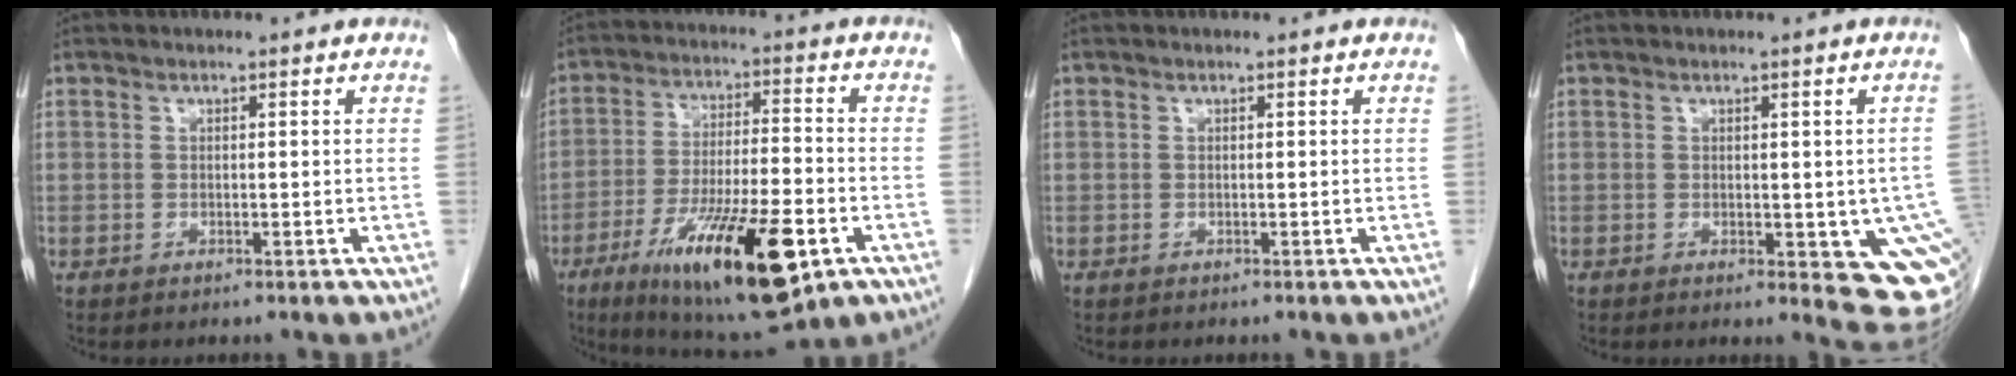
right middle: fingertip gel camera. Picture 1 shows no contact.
{"total": 19.6, "force": [-9.1, 4.2, 16.9], "torque": [-0.274, -0.027, -0.140]}
{"total": 0.0}
{"total": 10.4, "force": [-2.2, 3.9, 9.4], "torque": [-0.114, -0.017, -0.020]}